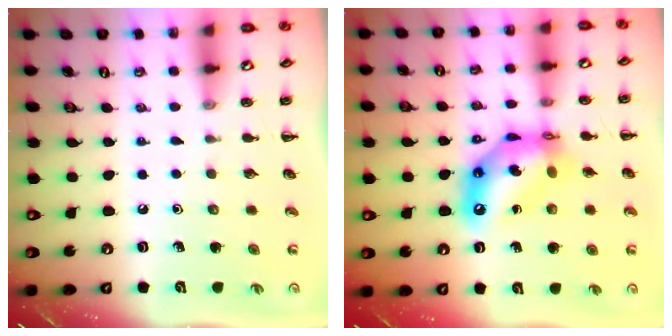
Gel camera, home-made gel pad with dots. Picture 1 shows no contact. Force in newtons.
{"total": 13.8, "press": 13.2, "slide": 4.2}